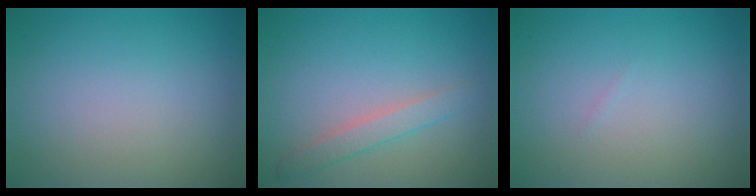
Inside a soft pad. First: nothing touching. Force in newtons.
{"total": 1.8, "press": 1.8, "slide": 0.1}
{"total": 0.0}